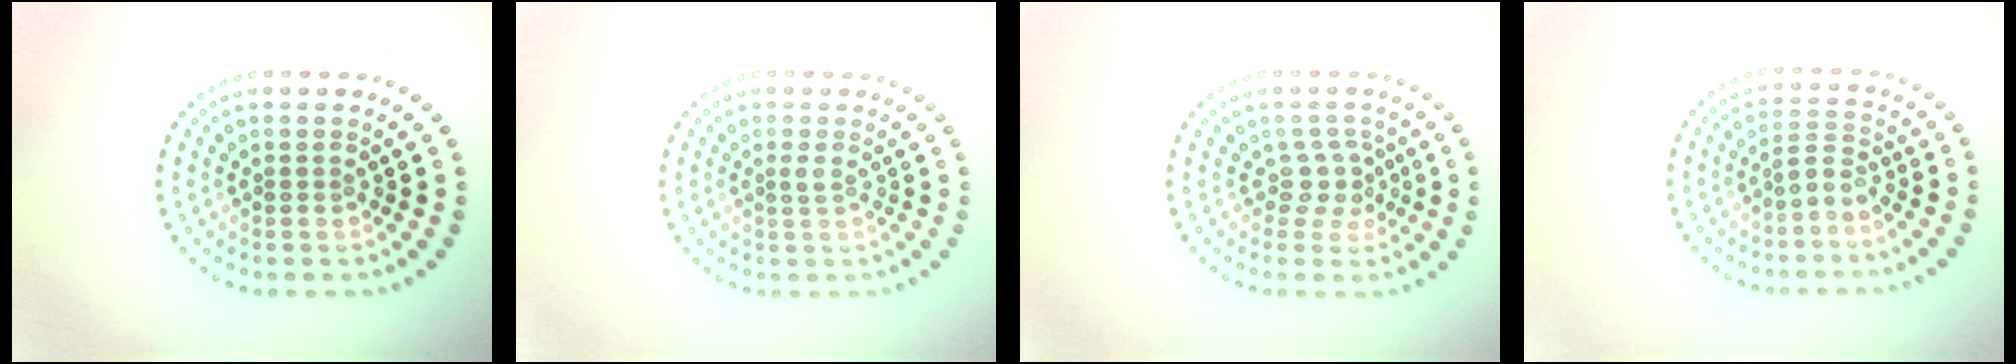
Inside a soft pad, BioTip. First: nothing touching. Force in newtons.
{"total": 0.7, "press": 0.6, "slide": 0.4}
{"total": 2.2, "press": 1.7, "slide": 1.4}
{"total": 1.9, "press": 1.4, "slide": 1.3}